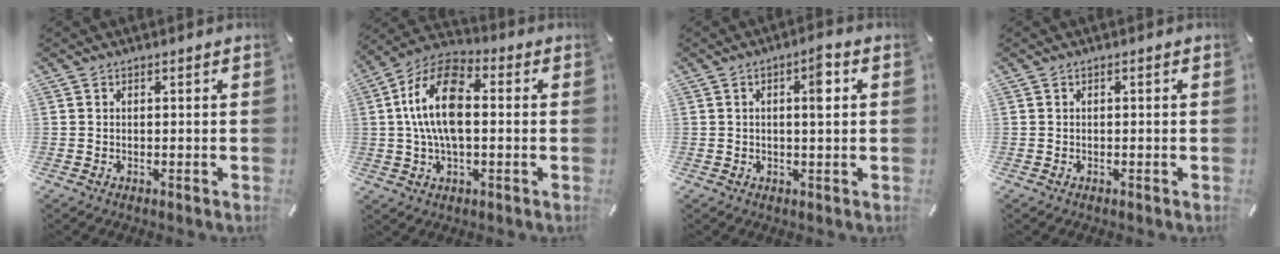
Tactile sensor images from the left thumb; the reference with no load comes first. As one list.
[{"total": 14.6, "force": [1.0, 7.8, 12.2], "torque": [-0.255, 0.004, 0.020]}, {"total": 5.1, "force": [1.2, 1.3, 4.7], "torque": [-0.070, -0.002, 0.012]}, {"total": 0.0}]